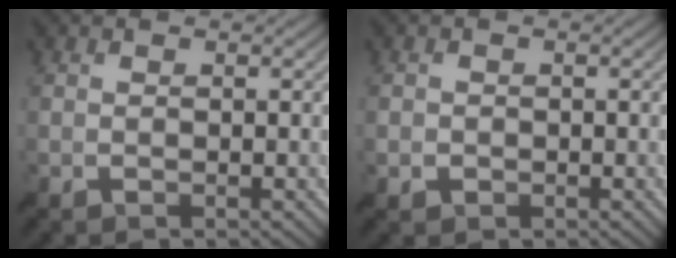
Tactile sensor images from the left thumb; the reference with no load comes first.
{"total": 1.3, "force": [-0.4, 1.2, 0.3], "torque": [-0.002, -0.005, -0.013]}